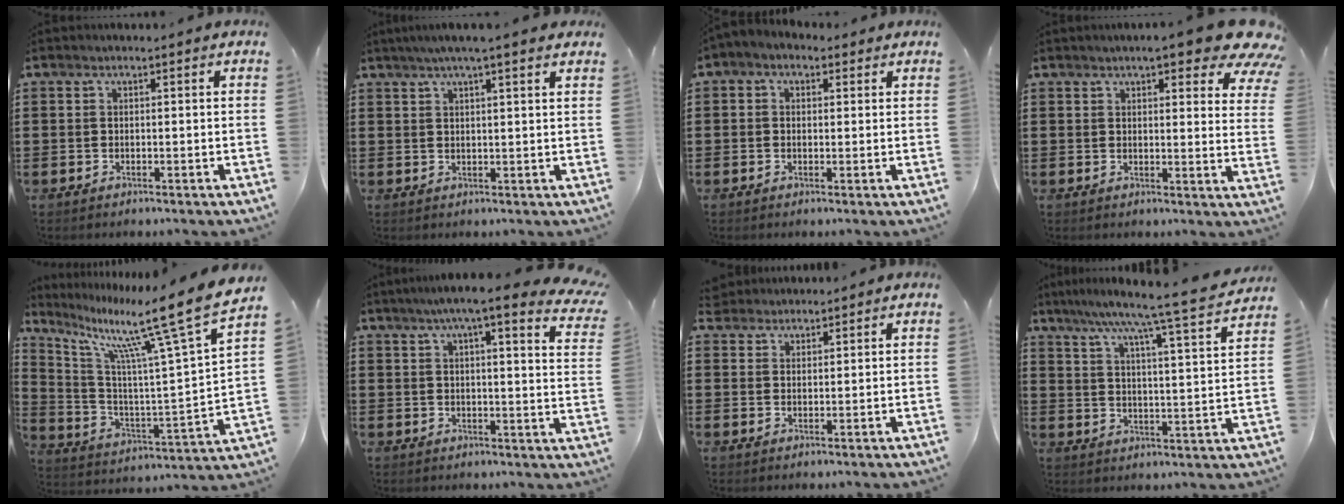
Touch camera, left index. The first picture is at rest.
{"total": 3.4, "force": [2.6, -0.2, 2.1], "torque": [-0.048, 0.002, 0.046]}
{"total": 1.6, "force": [0.2, 1.4, 0.8], "torque": [-0.019, 0.009, 0.002]}
{"total": 8.2, "force": [6.3, 1.4, 5.0], "torque": [-0.077, -0.023, 0.105]}
{"total": 14.7, "force": [10.4, 0.6, 10.3], "torque": [-0.201, -0.072, 0.152]}
{"total": 7.5, "force": [6.0, 0.7, 4.5], "torque": [-0.091, -0.019, 0.099]}
{"total": 2.5, "force": [2.1, 1.1, -0.5], "torque": [-0.002, 0.005, 0.041]}
{"total": 7.1, "force": [6.0, -1.5, 3.5], "torque": [-0.084, -0.055, 0.089]}